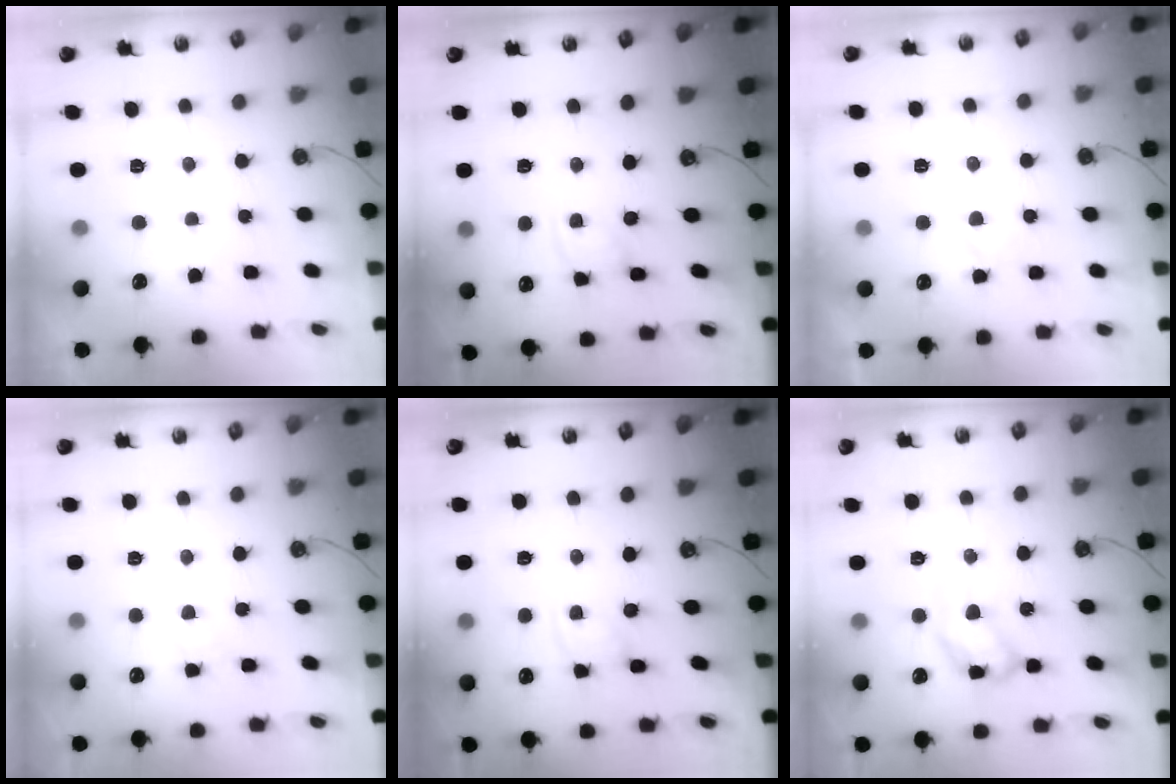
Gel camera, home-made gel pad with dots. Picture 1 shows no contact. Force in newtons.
{"total": 2.5, "press": 2.5, "slide": 0.1}
{"total": 2.4, "press": 2.4, "slide": 0.3}
{"total": 5.0, "press": 4.9, "slide": 0.7}
{"total": 2.5, "press": 2.5, "slide": 0.1}
{"total": 12.7, "press": 12.7, "slide": 1.0}